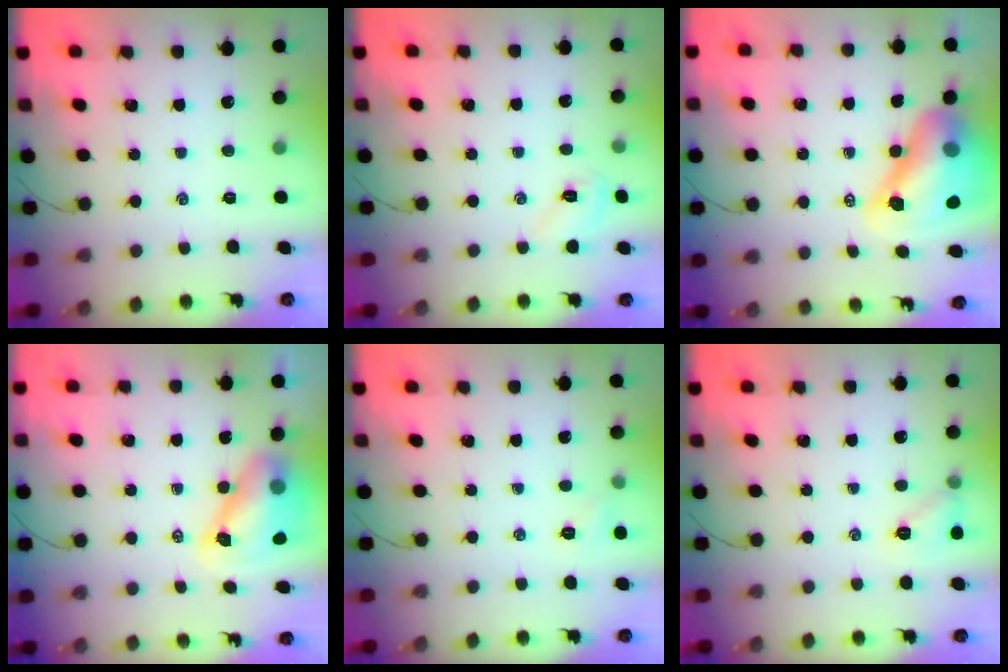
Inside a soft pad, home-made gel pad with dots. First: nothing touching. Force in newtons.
{"total": 4.9, "press": 4.7, "slide": 1.4}
{"total": 17.4, "press": 16.6, "slide": 5.1}
{"total": 8.2, "press": 7.8, "slide": 2.3}
{"total": 4.2, "press": 4.0, "slide": 1.1}
{"total": 7.4, "press": 7.3, "slide": 1.3}